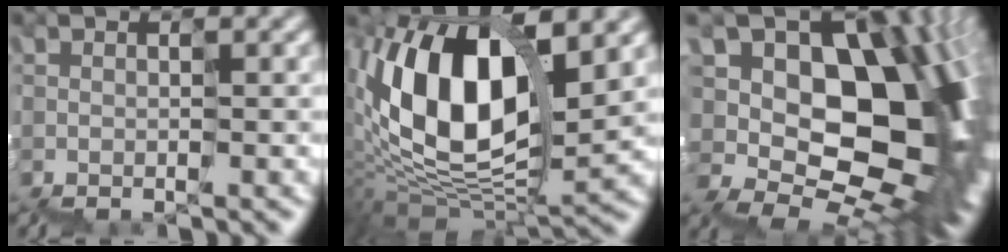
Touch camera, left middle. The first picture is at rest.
{"total": 10.8, "force": [3.7, 5.6, 8.5], "torque": [-0.175, 0.024, 0.064]}
{"total": 16.1, "force": [3.8, 10.8, 11.3], "torque": [-0.165, 0.054, 0.082]}